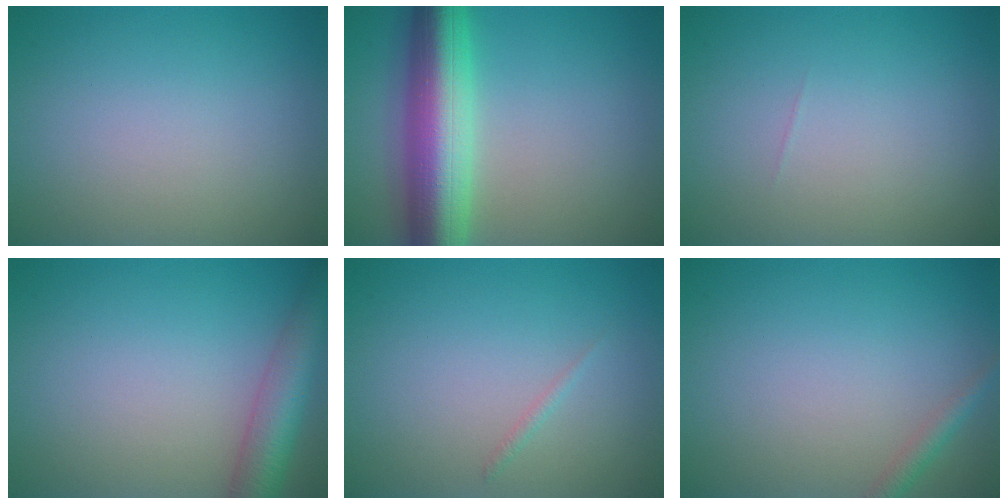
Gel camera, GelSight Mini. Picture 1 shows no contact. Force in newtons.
{"total": 9.8, "press": 9.8, "slide": 0.3}
{"total": 0.0}
{"total": 5.1, "press": 5.1, "slide": 0.3}
{"total": 0.5, "press": 0.5, "slide": 0.0}
{"total": 1.4, "press": 1.4, "slide": 0.1}